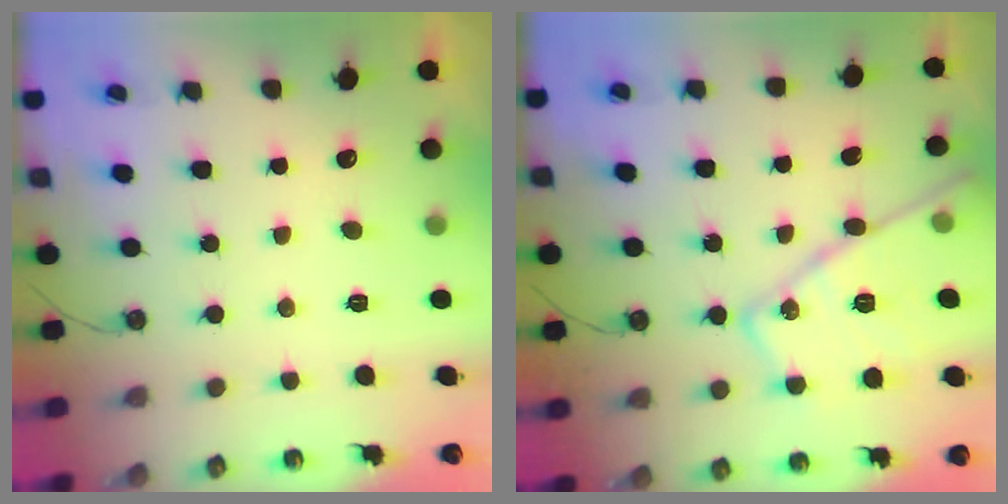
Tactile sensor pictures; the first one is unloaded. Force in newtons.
{"total": 19.1, "press": 19.0, "slide": 1.4}